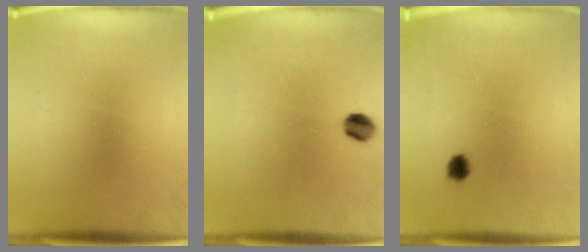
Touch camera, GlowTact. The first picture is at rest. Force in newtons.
{"total": 3.8}
{"total": 2.1}